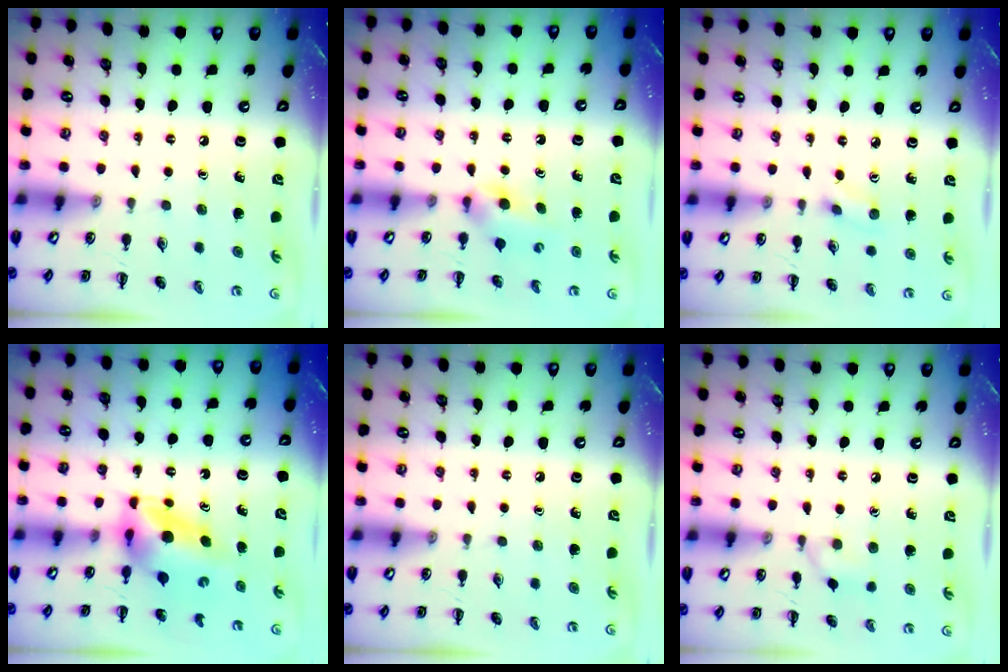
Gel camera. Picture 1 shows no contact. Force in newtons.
{"total": 3.9, "press": 3.7, "slide": 1.4}
{"total": 2.5, "press": 2.4, "slide": 0.9}
{"total": 4.6, "press": 4.5, "slide": 1.1}
{"total": 0.0}
{"total": 5.8, "press": 5.6, "slide": 1.6}